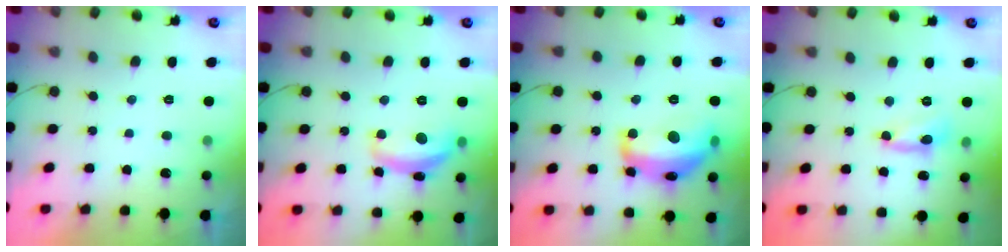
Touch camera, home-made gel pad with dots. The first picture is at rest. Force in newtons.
{"total": 12.3, "press": 12.3, "slide": 0.9}
{"total": 18.6, "press": 18.6, "slide": 1.0}
{"total": 3.8, "press": 3.8, "slide": 0.2}